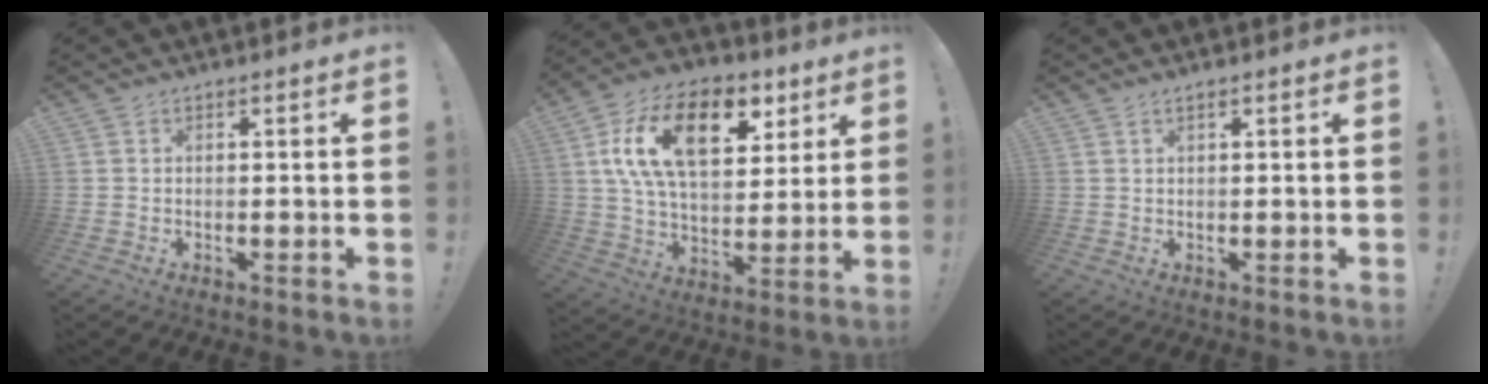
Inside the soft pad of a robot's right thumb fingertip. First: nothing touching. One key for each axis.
{"total": 21.2, "fx": 8.4, "fy": 12.4, "fz": 15.0, "tx": -0.248, "ty": -0.026, "tz": 0.144}
{"total": 1.4, "fx": 0.8, "fy": 0.1, "fz": 1.1, "tx": -0.031, "ty": 0.005, "tz": 0.015}